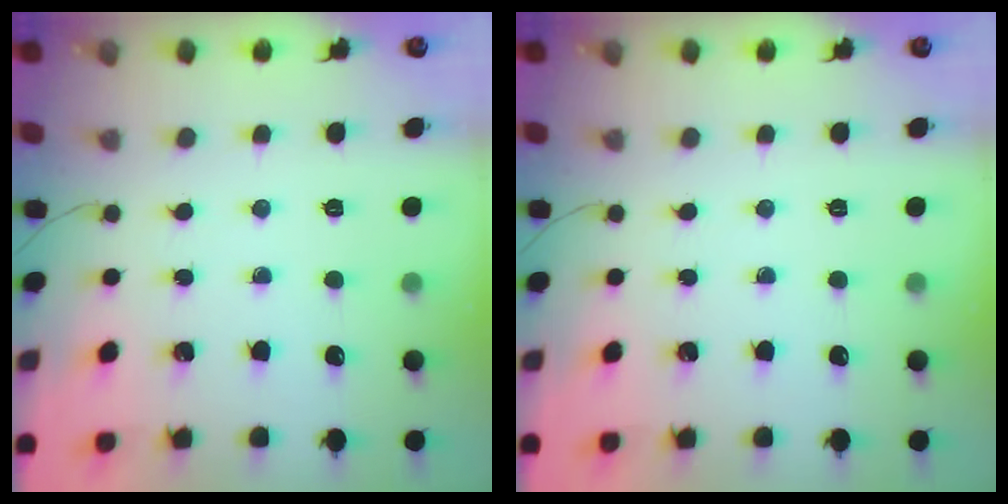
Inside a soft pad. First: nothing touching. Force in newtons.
{"total": 0.0}